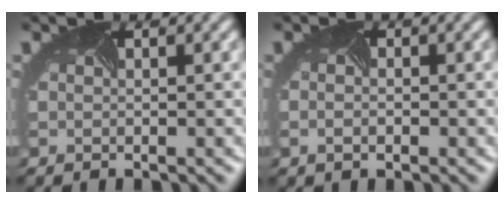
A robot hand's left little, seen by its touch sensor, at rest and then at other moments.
{"total": 1.1, "force": [-0.4, 0.7, 0.7], "torque": [-0.014, -0.005, -0.005]}